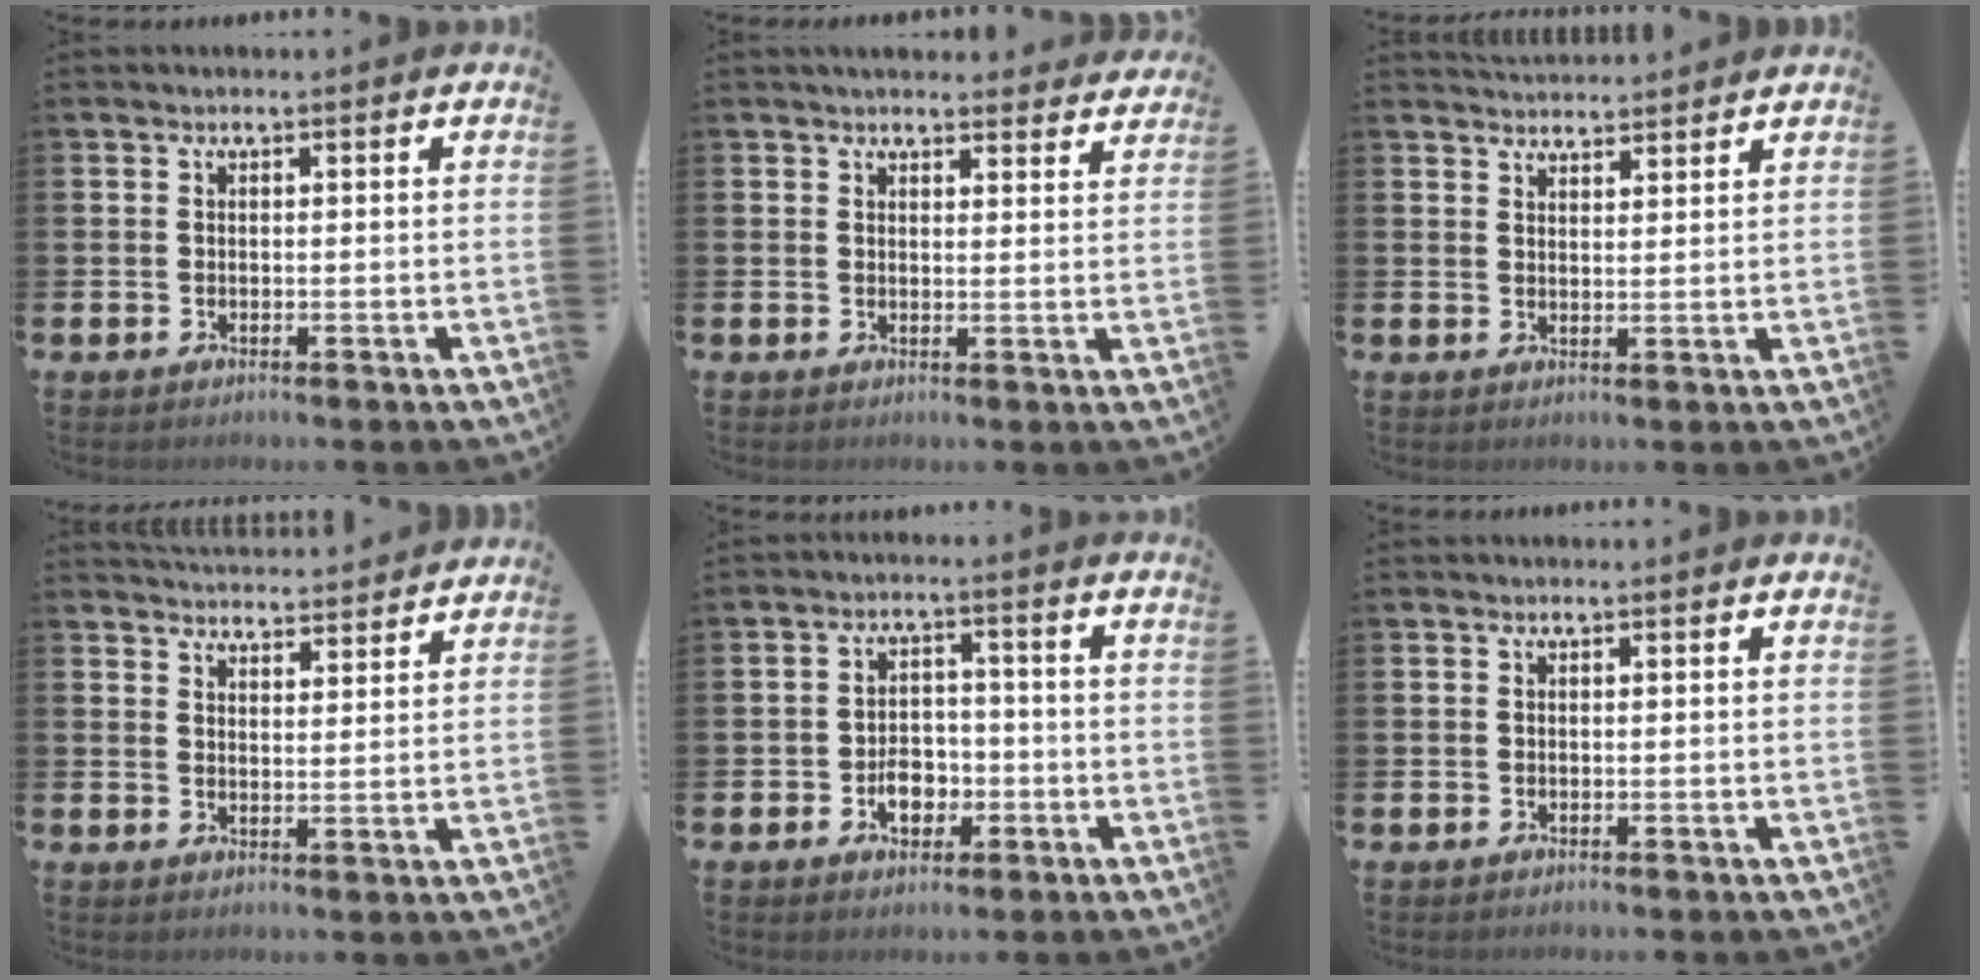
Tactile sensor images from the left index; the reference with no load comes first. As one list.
[{"total": 3.4, "force": [3.3, 0.6, 0.2], "torque": [-0.001, -0.018, 0.059]}, {"total": 3.2, "force": [3.2, 0.4, -0.1], "torque": [-0.006, -0.016, 0.059]}, {"total": 4.3, "force": [4.2, 0.4, -0.2], "torque": [-0.007, -0.029, 0.077]}, {"total": 4.3, "force": [-1.5, 3.1, 2.6], "torque": [-0.036, 0.001, -0.033]}, {"total": 0.0}]